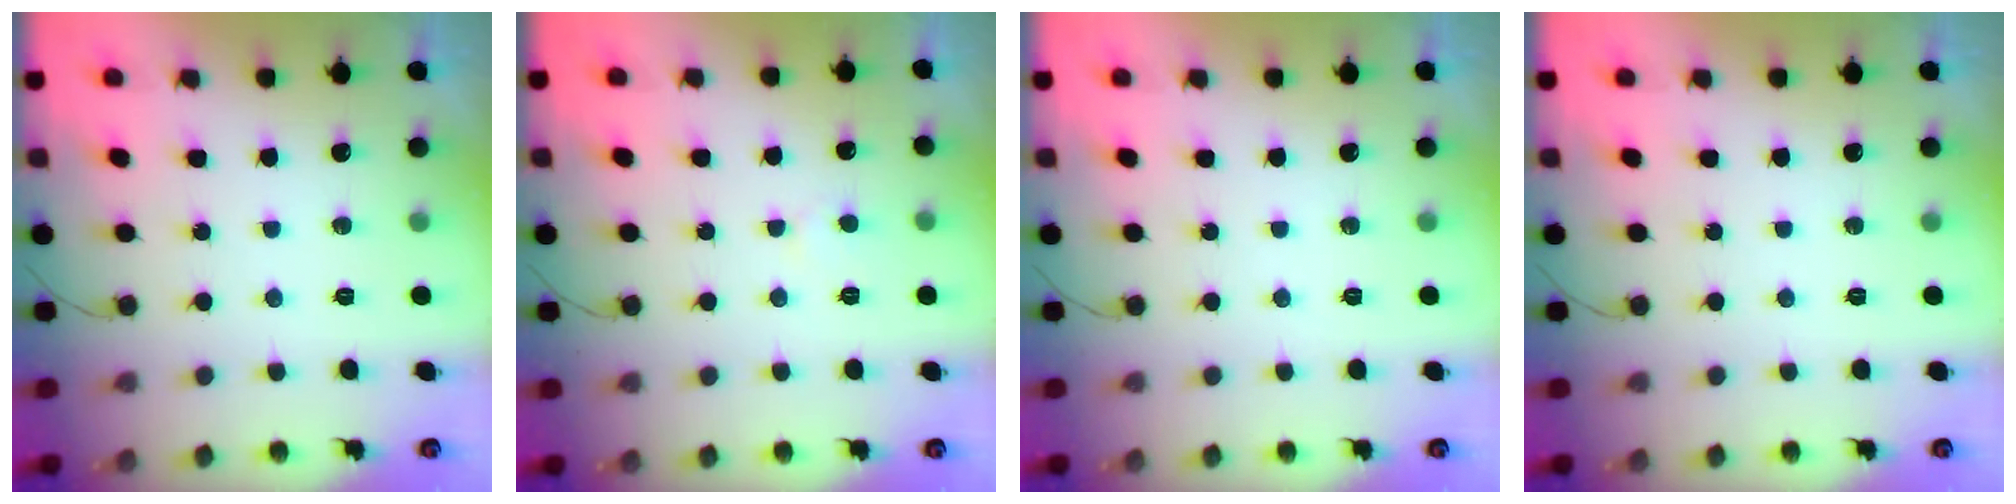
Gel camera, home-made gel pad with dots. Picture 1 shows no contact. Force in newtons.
{"total": 2.0, "press": 2.0, "slide": 0.2}
{"total": 0.0}
{"total": 0.0}